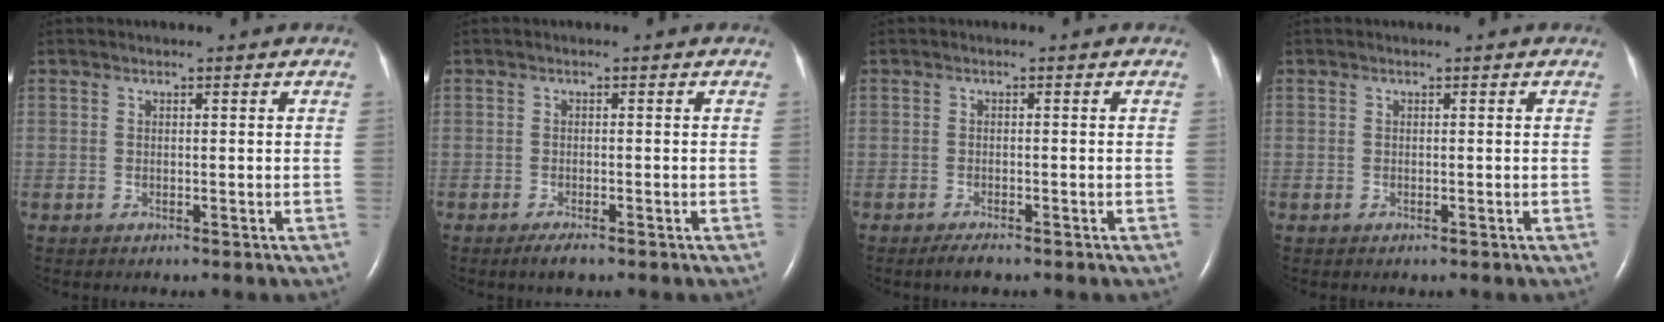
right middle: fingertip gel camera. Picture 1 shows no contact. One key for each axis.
{"total": 2.0, "fx": -1.4, "fy": 0.3, "fz": 1.4, "tx": -0.031, "ty": -0.005, "tz": -0.025}
{"total": 1.9, "fx": -1.5, "fy": 0.3, "fz": 1.1, "tx": -0.030, "ty": -0.005, "tz": -0.026}
{"total": 0.0}